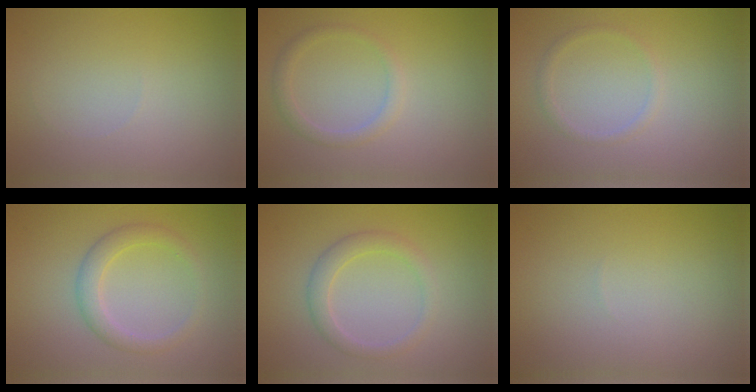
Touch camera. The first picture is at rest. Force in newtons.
{"total": 1.5, "press": 1.5, "slide": 0.1}
{"total": 1.0, "press": 1.0, "slide": 0.0}
{"total": 2.4, "press": 2.4, "slide": 0.1}
{"total": 2.2, "press": 2.2, "slide": 0.0}
{"total": 0.0}